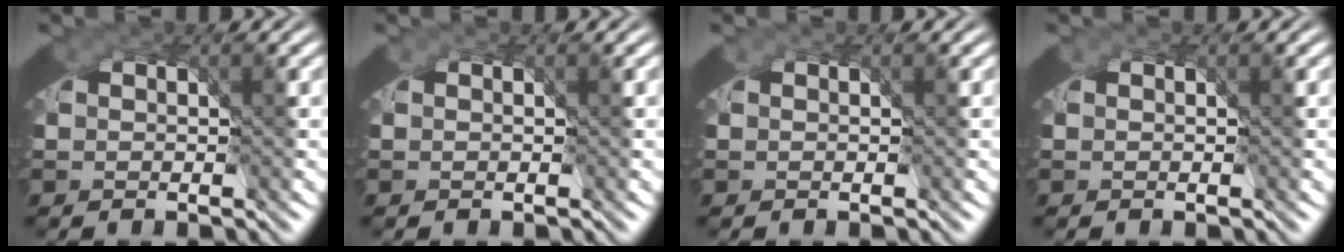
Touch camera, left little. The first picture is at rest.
{"total": 0.0}
{"total": 0.0}
{"total": 0.0}